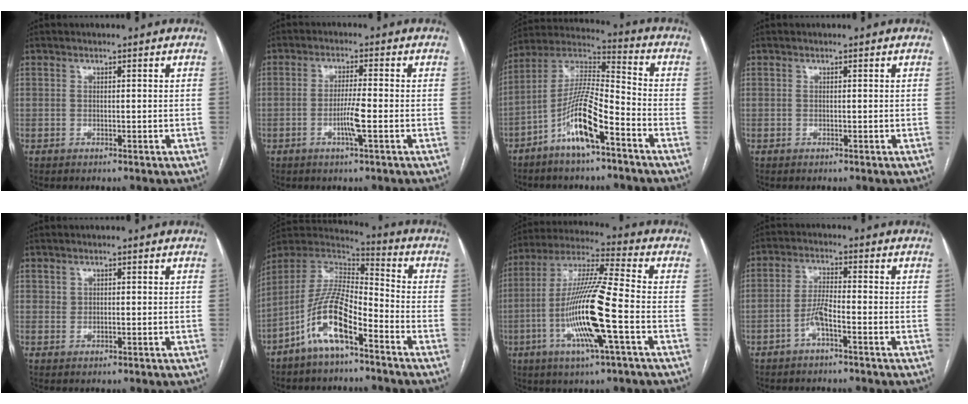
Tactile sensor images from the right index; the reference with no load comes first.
{"total": 4.3, "force": [-1.3, -0.2, 4.1], "torque": [-0.079, -0.006, -0.026]}
{"total": 12.5, "force": [-6.5, 2.1, 10.5], "torque": [-0.208, 0.004, -0.126]}
{"total": 0.0}
{"total": 0.8, "force": [0.4, 0.6, 0.4], "torque": [-0.004, 0.000, 0.006]}
{"total": 12.7, "force": [-7.0, 3.3, 10.1], "torque": [-0.207, 0.008, -0.133]}
{"total": 16.0, "force": [-4.3, 0.3, 15.4], "torque": [-0.309, -0.007, -0.086]}
{"total": 3.8, "force": [-2.0, 0.5, 3.2], "torque": [-0.068, 0.010, -0.040]}